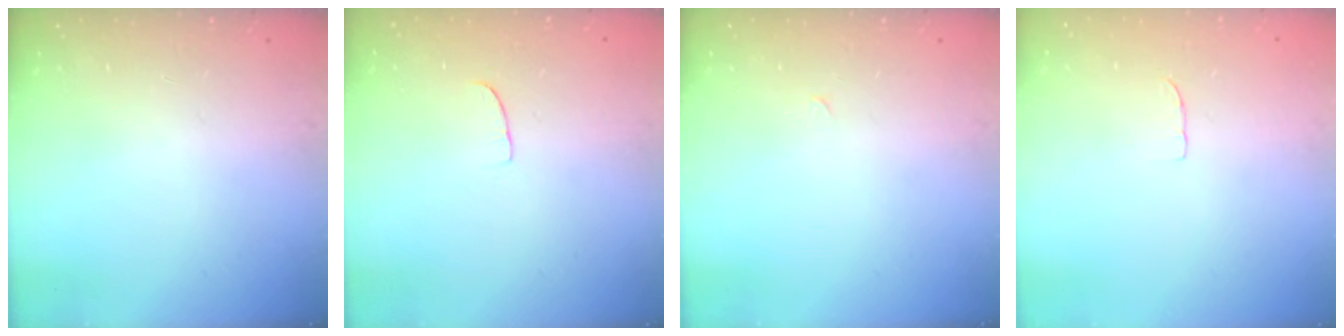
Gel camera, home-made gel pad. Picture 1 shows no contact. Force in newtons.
{"total": 5.7, "press": 5.7, "slide": 0.5}
{"total": 0.0}
{"total": 3.3, "press": 3.3, "slide": 0.2}